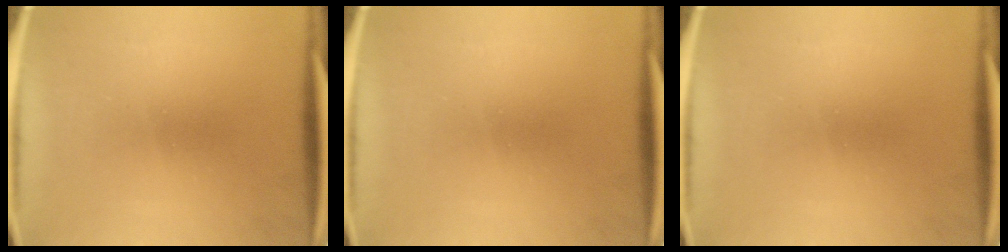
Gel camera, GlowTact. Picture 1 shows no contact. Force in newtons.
{"total": 0.0}
{"total": 0.0}